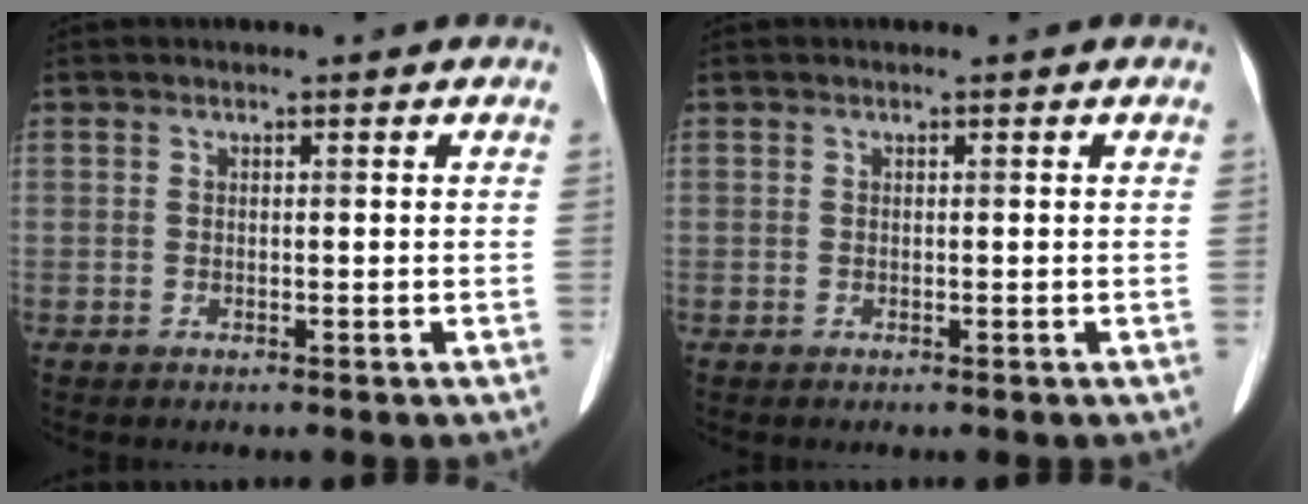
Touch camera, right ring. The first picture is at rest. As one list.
[{"total": 0.0}]